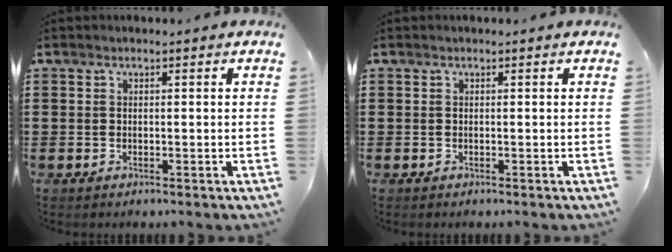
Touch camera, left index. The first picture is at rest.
{"total": 0.0}